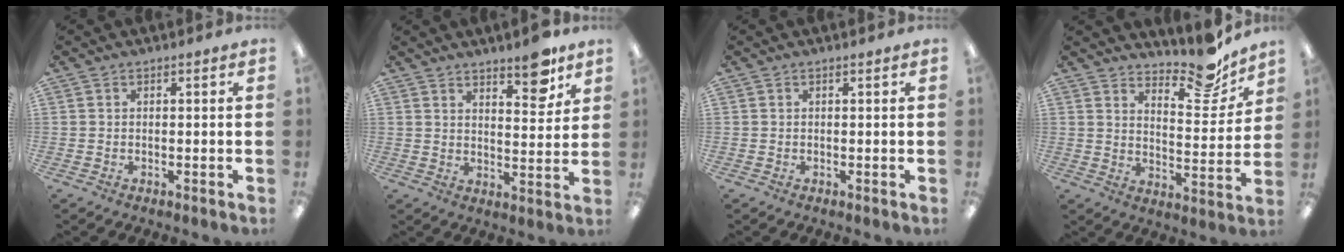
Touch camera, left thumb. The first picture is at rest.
{"total": 7.5, "force": [6.1, 2.1, 3.9], "torque": [-0.029, -0.046, 0.097]}
{"total": 0.0}
{"total": 12.4, "force": [10.6, 3.8, 5.2], "torque": [-0.054, -0.087, 0.186]}